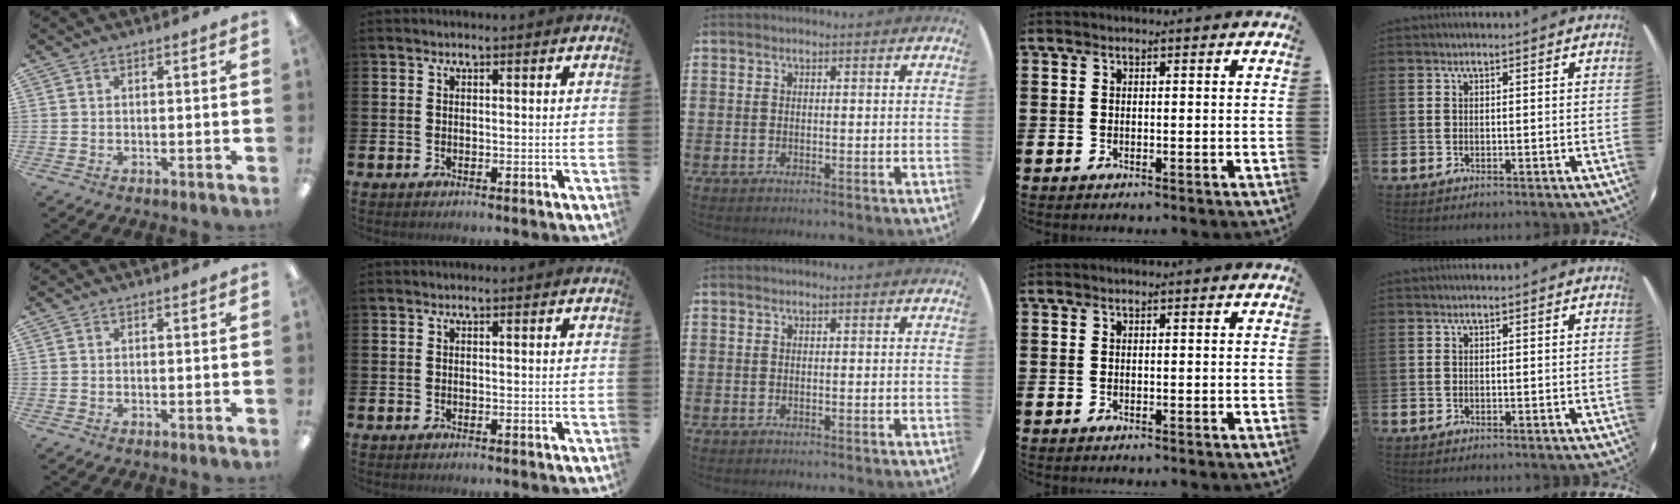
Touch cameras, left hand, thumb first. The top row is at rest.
{}